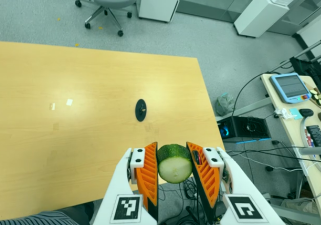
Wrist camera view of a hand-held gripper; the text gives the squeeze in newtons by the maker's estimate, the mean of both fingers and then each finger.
{"total": 10.8, "left": 9.9, "right": 11.8}